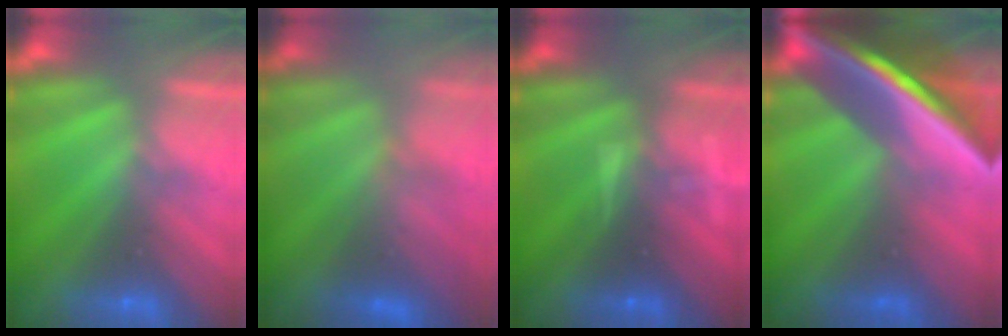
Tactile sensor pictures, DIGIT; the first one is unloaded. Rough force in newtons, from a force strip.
{"total": 4.5}
{"total": 3.3}
{"total": 9.6}